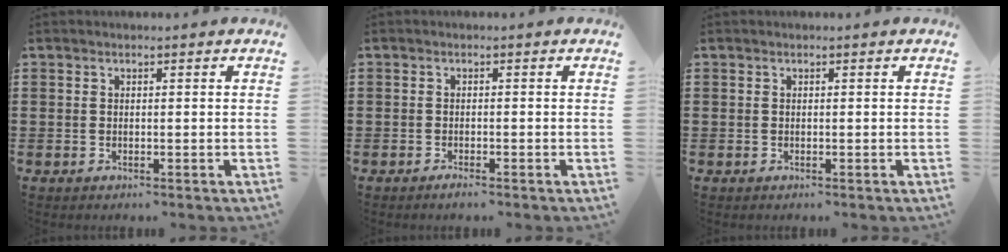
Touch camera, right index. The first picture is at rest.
{"total": 0.9, "force": [-0.8, 0.0, 0.4], "torque": [-0.010, -0.006, -0.015]}
{"total": 0.0}